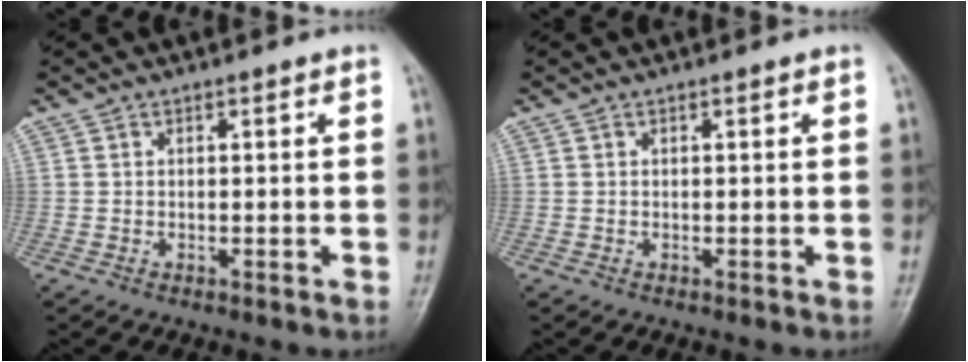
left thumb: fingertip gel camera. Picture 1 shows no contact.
{"total": 0.0}